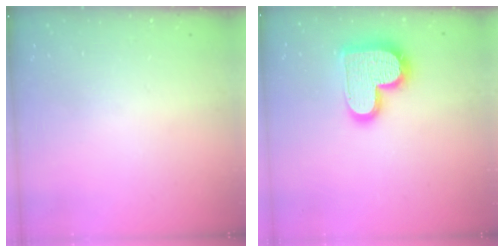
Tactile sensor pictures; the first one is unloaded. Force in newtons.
{"total": 17.6, "press": 17.6, "slide": 1.3}